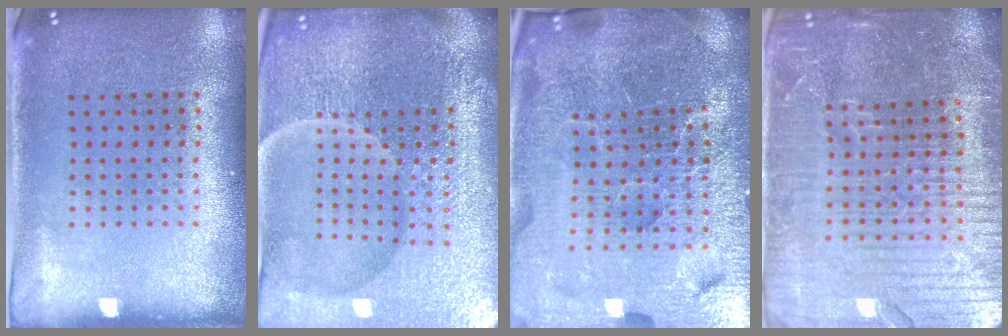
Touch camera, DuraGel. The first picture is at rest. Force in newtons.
{"total": 6.7, "press": 6.0, "slide": 3.1}
{"total": 7.1, "press": 6.1, "slide": 3.6}
{"total": 5.7, "press": 5.1, "slide": 2.6}